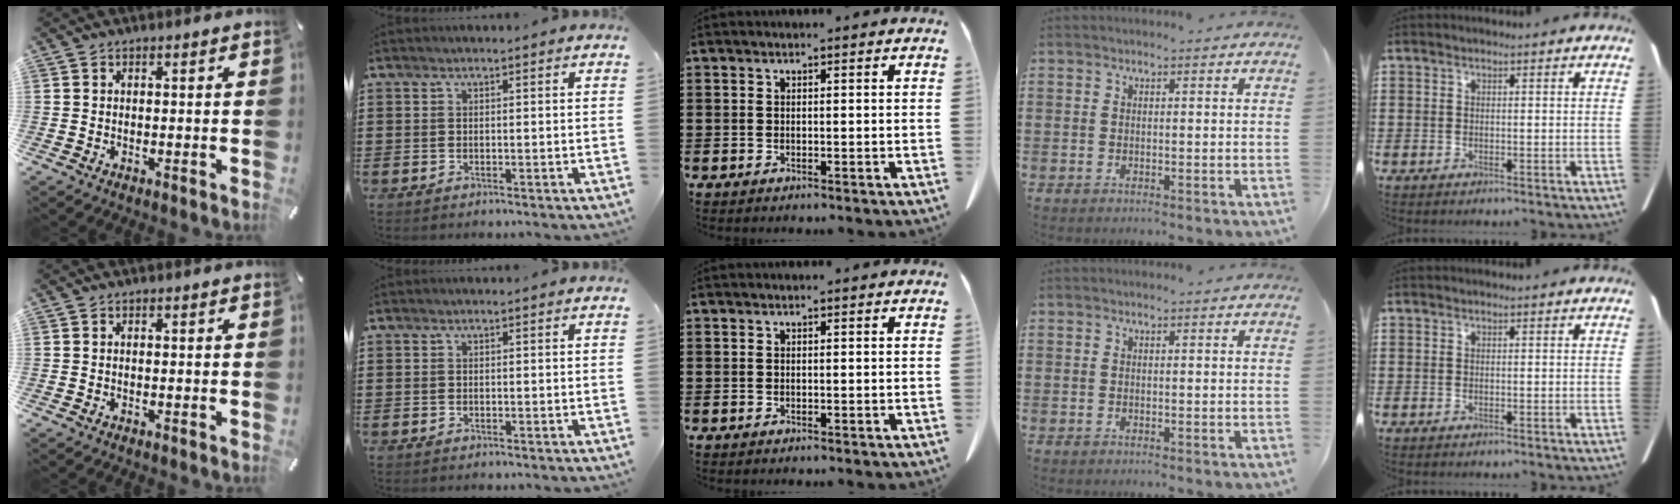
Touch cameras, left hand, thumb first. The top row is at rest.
{}